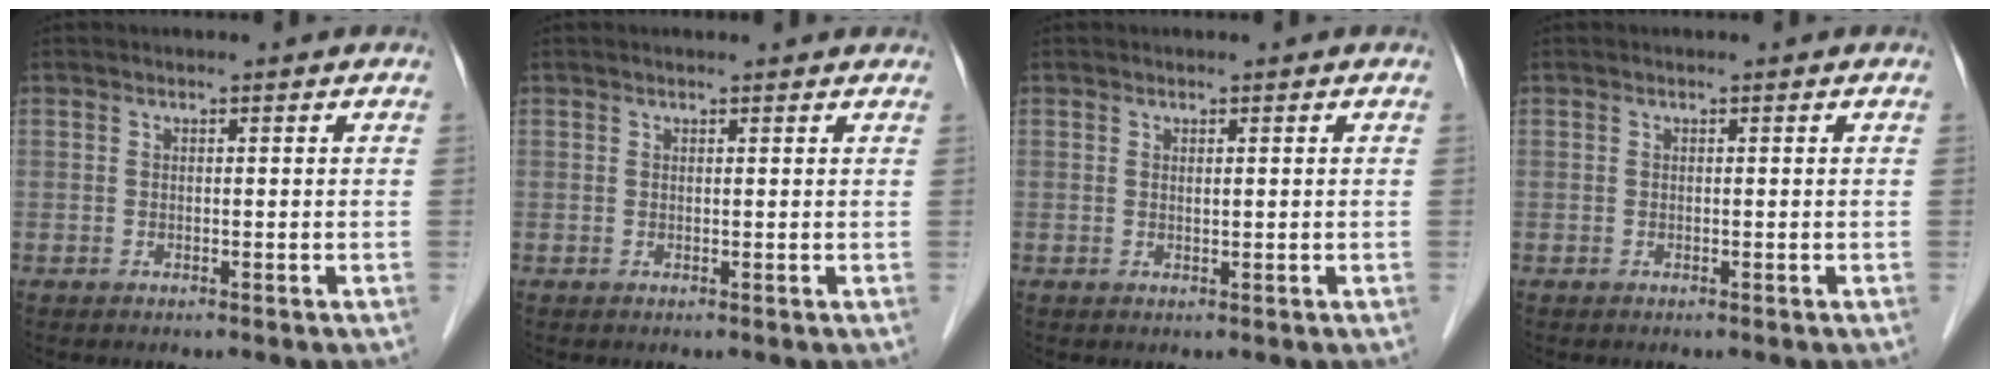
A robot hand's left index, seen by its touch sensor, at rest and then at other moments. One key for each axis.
{"total": 1.7, "fx": 1.6, "fy": 0.2, "fz": 0.6, "tx": -0.009, "ty": 0.010, "tz": 0.013}
{"total": 0.6, "fx": 0.1, "fy": 0.1, "fz": 0.6, "tx": -0.012, "ty": -0.003, "tz": 0.005}
{"total": 0.0}